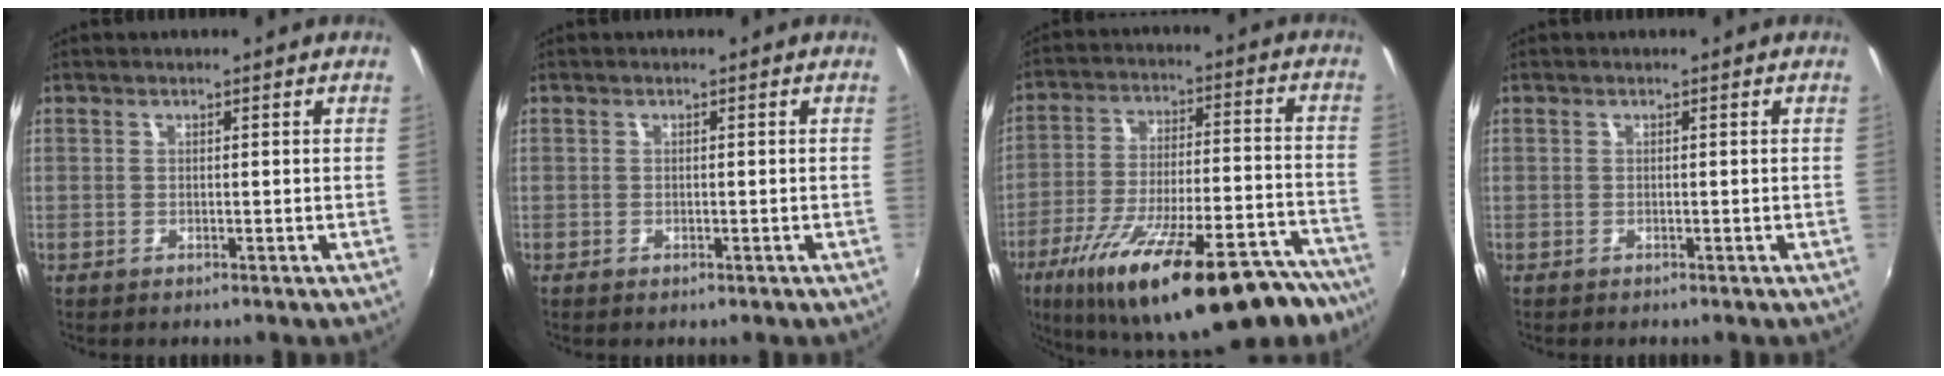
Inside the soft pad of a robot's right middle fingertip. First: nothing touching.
{"total": 0.6, "force": [-0.4, 0.5, 0.2], "torque": [-0.003, -0.005, -0.008]}
{"total": 31.5, "force": [-22.8, 8.9, 19.8], "torque": [-0.313, -0.035, -0.315]}
{"total": 0.0}